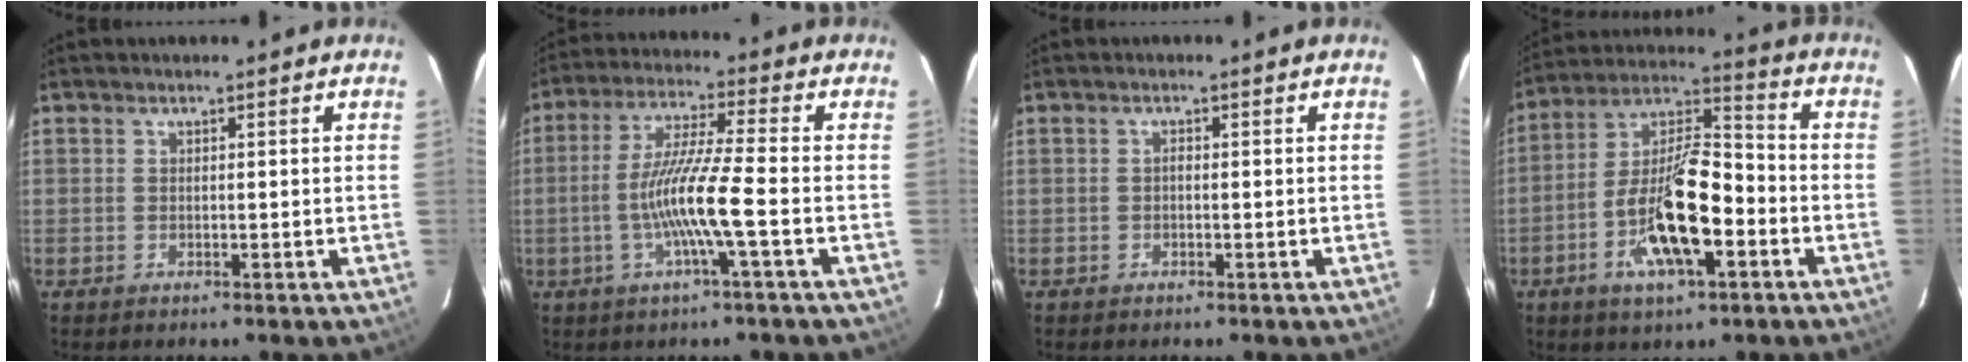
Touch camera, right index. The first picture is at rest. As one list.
[{"total": 10.7, "force": [-3.1, -0.9, 10.2], "torque": [-0.202, -0.003, -0.059]}, {"total": 0.5, "force": [-0.2, 0.3, 0.4], "torque": [-0.005, 0.004, -0.006]}, {"total": 16.4, "force": [-5.9, 5.4, 14.3], "torque": [-0.279, 0.001, -0.110]}]